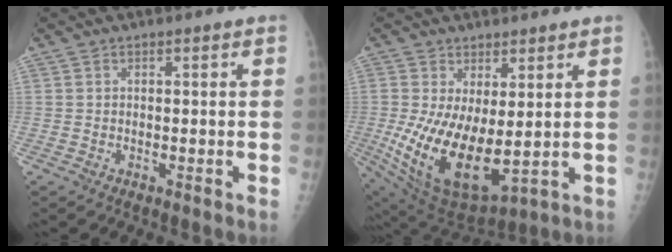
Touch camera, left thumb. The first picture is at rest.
{"total": 14.8, "force": [0.1, 6.8, 13.1], "torque": [-0.245, -0.036, 0.026]}